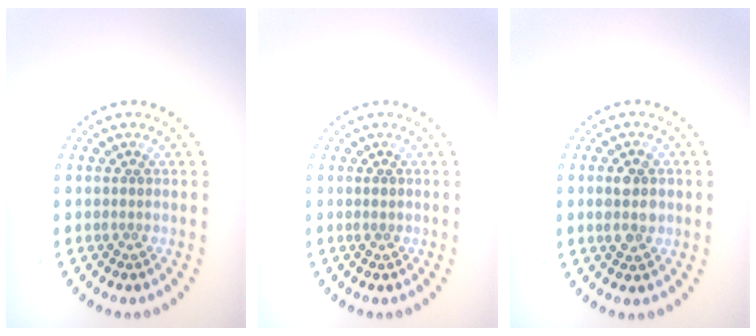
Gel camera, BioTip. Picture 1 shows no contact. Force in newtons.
{"total": 0.5, "press": 0.5, "slide": 0.2}
{"total": 2.8, "press": 2.8, "slide": 0.0}